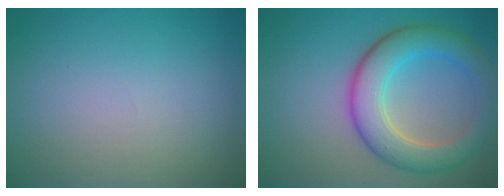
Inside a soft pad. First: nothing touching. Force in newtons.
{"total": 6.5, "press": 6.5, "slide": 0.3}